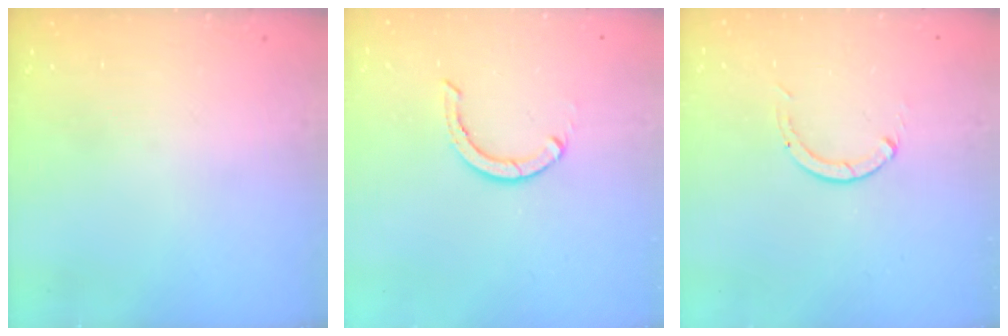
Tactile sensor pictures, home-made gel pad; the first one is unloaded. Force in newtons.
{"total": 2.9, "press": 2.9, "slide": 0.1}
{"total": 0.0}